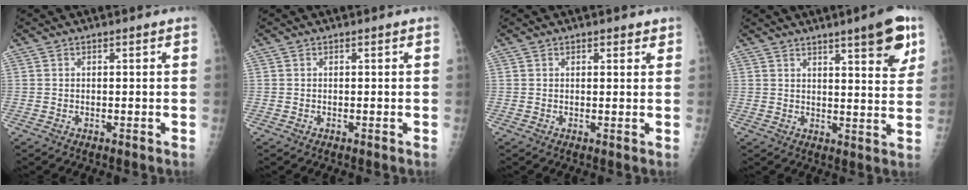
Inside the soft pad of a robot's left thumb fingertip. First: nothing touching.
{"total": 0.0}
{"total": 1.7, "force": [1.2, 0.8, 0.8], "torque": [0.000, -0.005, 0.012]}
{"total": 10.4, "force": [6.1, 2.0, 8.3], "torque": [-0.091, -0.031, 0.080]}